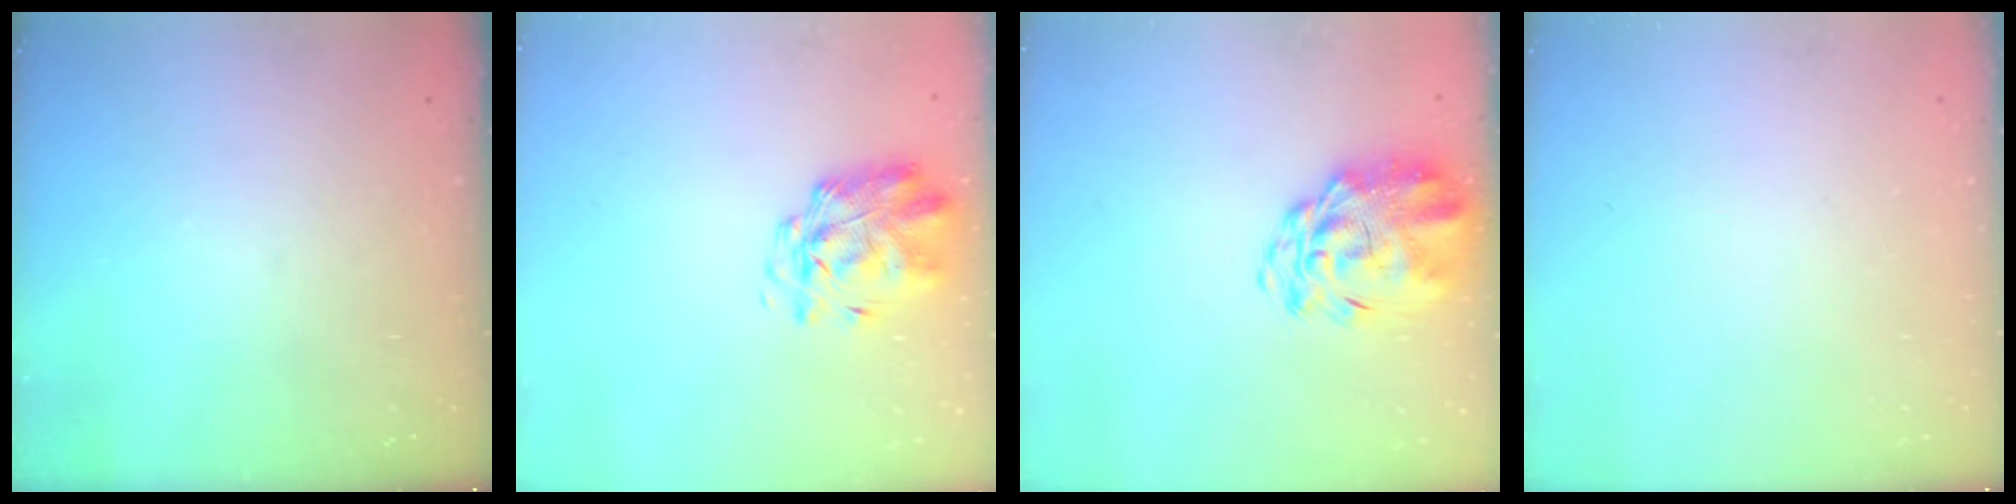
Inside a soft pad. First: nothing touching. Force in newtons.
{"total": 2.4, "press": 2.2, "slide": 1.0}
{"total": 5.9, "press": 5.6, "slide": 2.1}
{"total": 0.0}